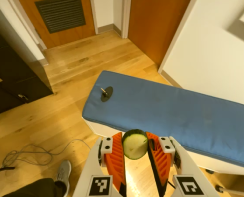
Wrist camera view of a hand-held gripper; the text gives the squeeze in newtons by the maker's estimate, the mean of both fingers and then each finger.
{"total": 9.5, "left": 9.2, "right": 9.8}